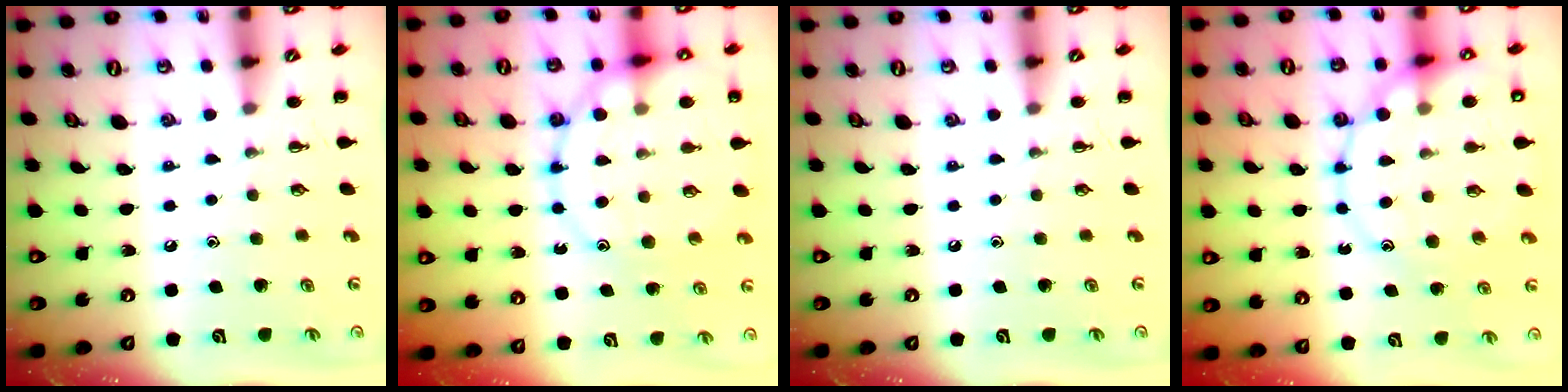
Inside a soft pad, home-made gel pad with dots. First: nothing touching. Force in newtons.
{"total": 17.1, "press": 17.0, "slide": 2.3}
{"total": 0.0}
{"total": 17.6, "press": 17.5, "slide": 2.2}